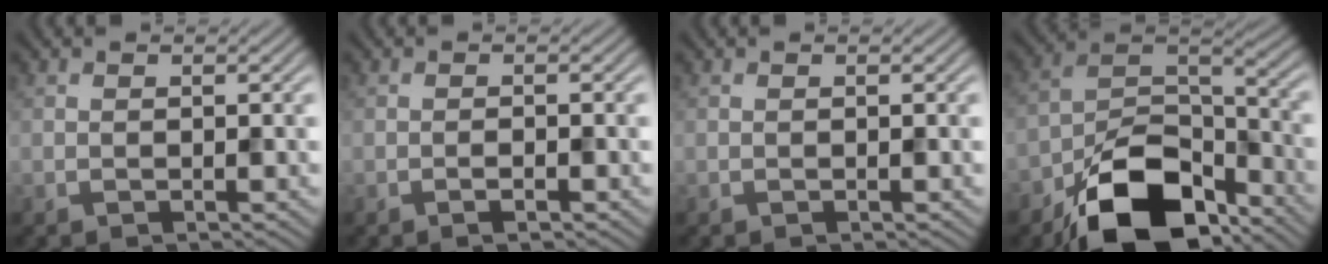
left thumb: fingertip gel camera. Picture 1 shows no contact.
{"total": 1.0, "force": [-0.6, 0.2, 0.8], "torque": [-0.014, 0.000, -0.012]}
{"total": 0.0}
{"total": 14.1, "force": [-9.3, 6.8, 8.1], "torque": [-0.145, -0.009, -0.177]}